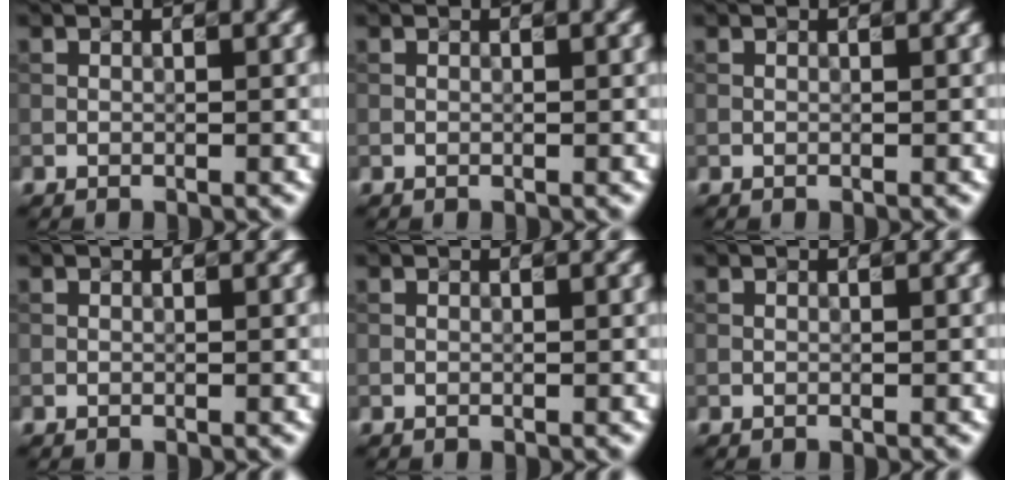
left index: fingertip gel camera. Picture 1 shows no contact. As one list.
[{"total": 0.0}, {"total": 0.0}, {"total": 0.0}, {"total": 0.0}, {"total": 0.0}]